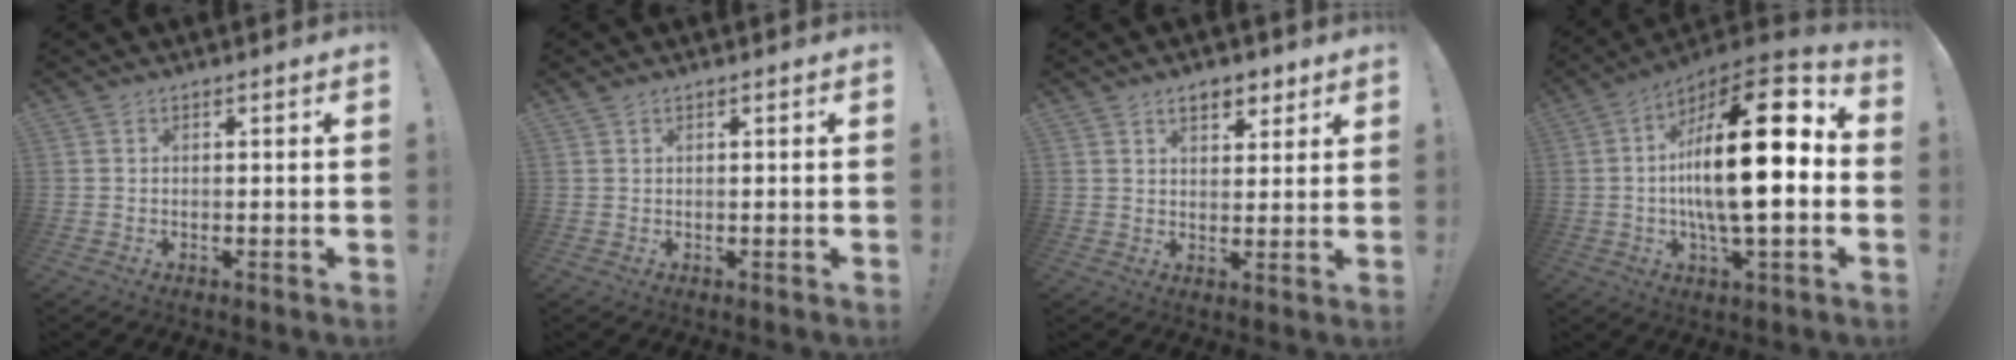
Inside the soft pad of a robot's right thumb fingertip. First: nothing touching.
{"total": 0.6, "force": [0.5, 0.1, 0.2], "torque": [-0.005, 0.001, 0.010]}
{"total": 6.1, "force": [3.9, 3.4, 3.2], "torque": [-0.041, -0.013, 0.069]}
{"total": 23.1, "force": [0.9, 6.9, 22.0], "torque": [-0.363, -0.009, 0.000]}